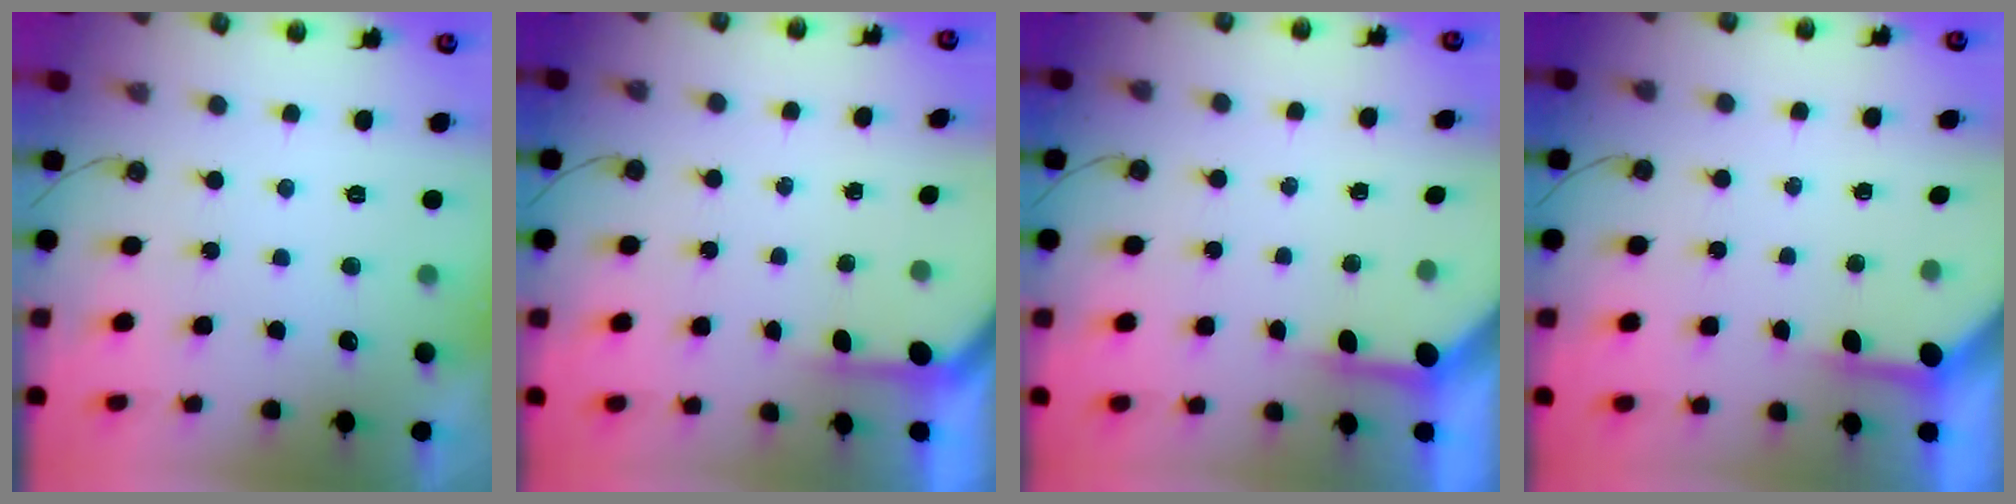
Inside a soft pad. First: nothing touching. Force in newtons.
{"total": 2.7, "press": 2.7, "slide": 0.2}
{"total": 3.9, "press": 3.9, "slide": 0.4}
{"total": 3.9, "press": 3.9, "slide": 0.4}